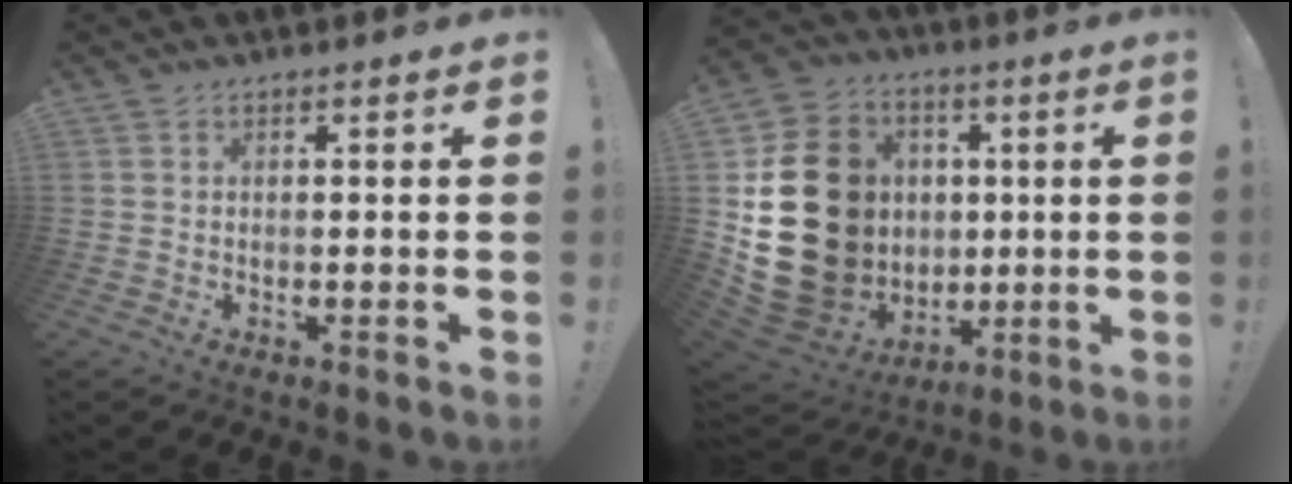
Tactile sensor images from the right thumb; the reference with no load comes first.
{"total": 24.9, "force": [1.8, 21.3, 12.8], "torque": [-0.230, 0.001, 0.094]}